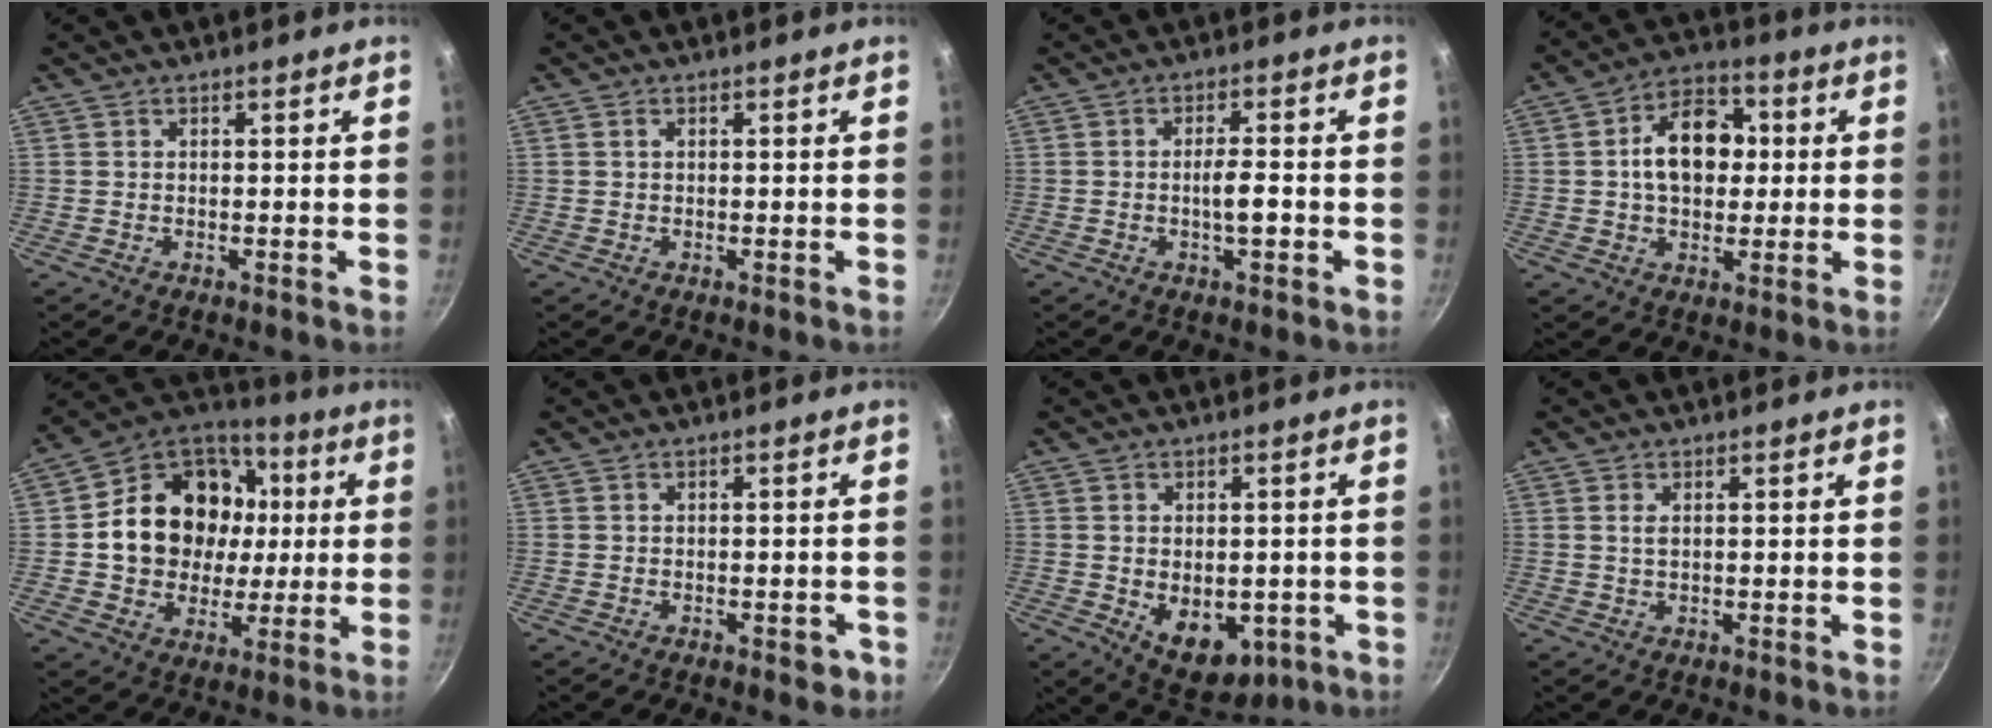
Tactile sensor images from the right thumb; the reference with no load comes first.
{"total": 0.7, "force": [0.2, 0.4, 0.4], "torque": [-0.008, 0.002, 0.004]}
{"total": 4.5, "force": [-1.2, 1.1, 4.2], "torque": [-0.065, 0.011, -0.022]}
{"total": 12.8, "force": [1.4, 9.0, 9.0], "torque": [-0.103, 0.019, 0.008]}
{"total": 21.4, "force": [2.3, 17.8, 11.6], "torque": [-0.181, 0.031, 0.041]}
{"total": 2.6, "force": [-1.2, 1.4, 1.7], "torque": [-0.005, 0.015, -0.007]}
{"total": 10.7, "force": [-2.2, 7.0, 7.8], "torque": [-0.076, -0.009, -0.012]}
{"total": 1.5, "force": [0.4, 0.7, 1.2], "torque": [-0.023, 0.001, 0.008]}